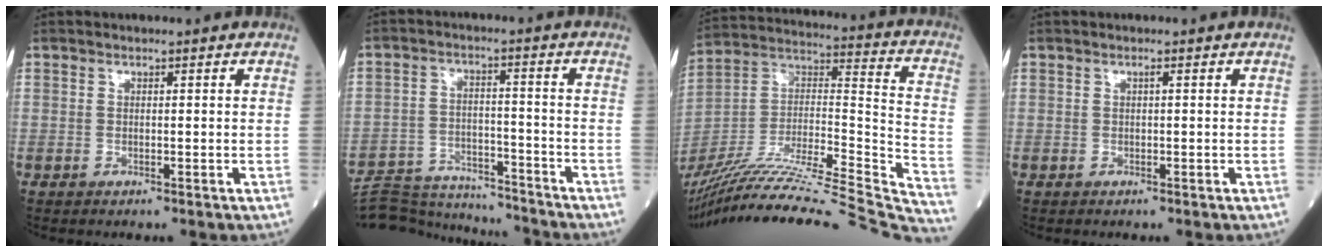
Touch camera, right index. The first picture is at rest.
{"total": 15.5, "force": [-15.1, 2.5, 2.4], "torque": [-0.048, 0.017, -0.227]}
{"total": 39.1, "force": [-34.9, 1.0, 17.5], "torque": [-0.234, -0.060, -0.525]}
{"total": 0.0}